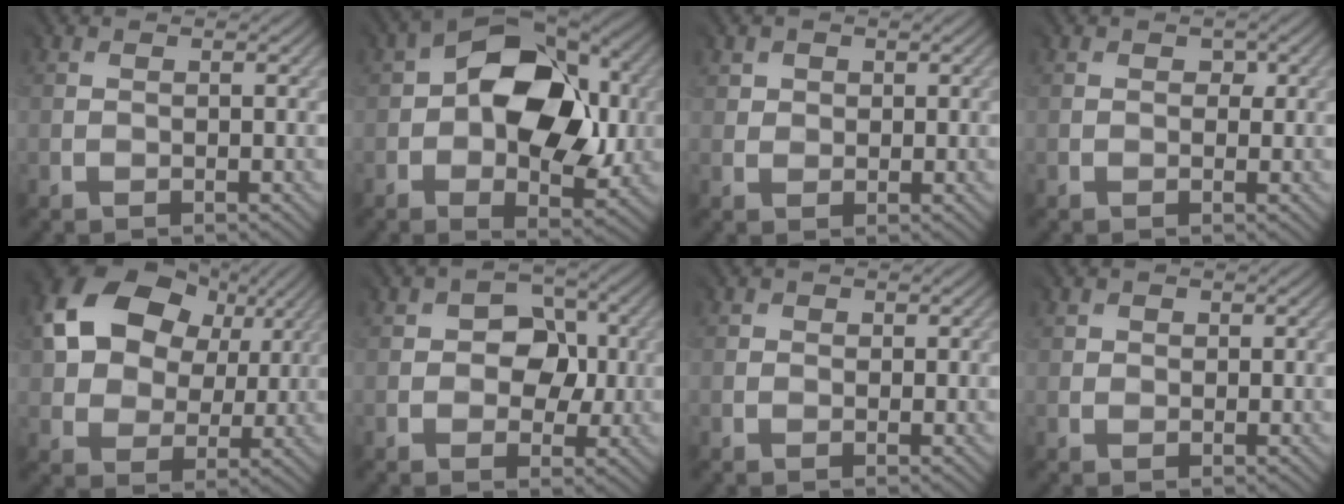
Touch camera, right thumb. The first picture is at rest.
{"total": 14.6, "force": [1.8, 9.4, 11.1], "torque": [-0.173, 0.001, 0.031]}
{"total": 1.8, "force": [1.3, 1.2, -0.3], "torque": [-0.002, 0.001, 0.018]}
{"total": 0.9, "force": [0.5, 0.6, 0.3], "torque": [-0.001, 0.001, 0.009]}
{"total": 13.5, "force": [5.7, 9.6, 7.5], "torque": [-0.169, 0.024, 0.104]}
{"total": 4.5, "force": [0.4, 3.5, 2.8], "torque": [-0.033, 0.005, -0.005]}
{"total": 0.7, "force": [0.2, 0.2, -0.7], "torque": [0.011, -0.001, -0.001]}
{"total": 1.1, "force": [0.9, 0.6, -0.4], "torque": [0.003, 0.001, 0.011]}